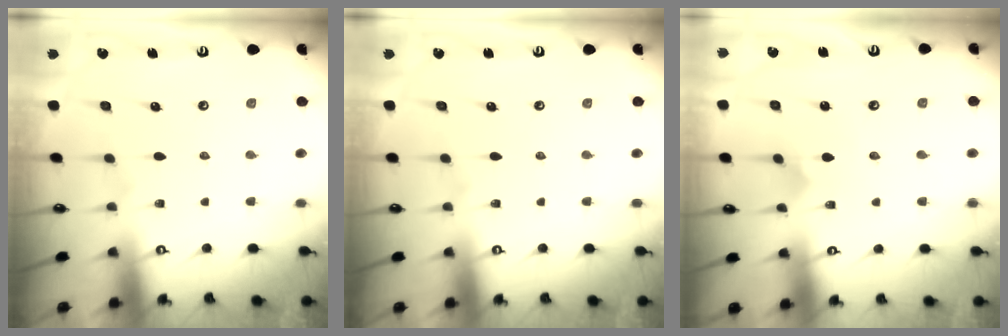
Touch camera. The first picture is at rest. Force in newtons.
{"total": 0.0}
{"total": 1.0, "press": 1.0, "slide": 0.1}